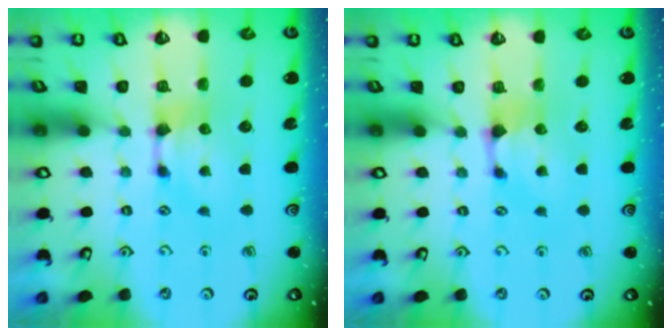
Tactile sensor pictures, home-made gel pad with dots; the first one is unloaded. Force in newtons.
{"total": 0.9, "press": 0.7, "slide": 0.6}